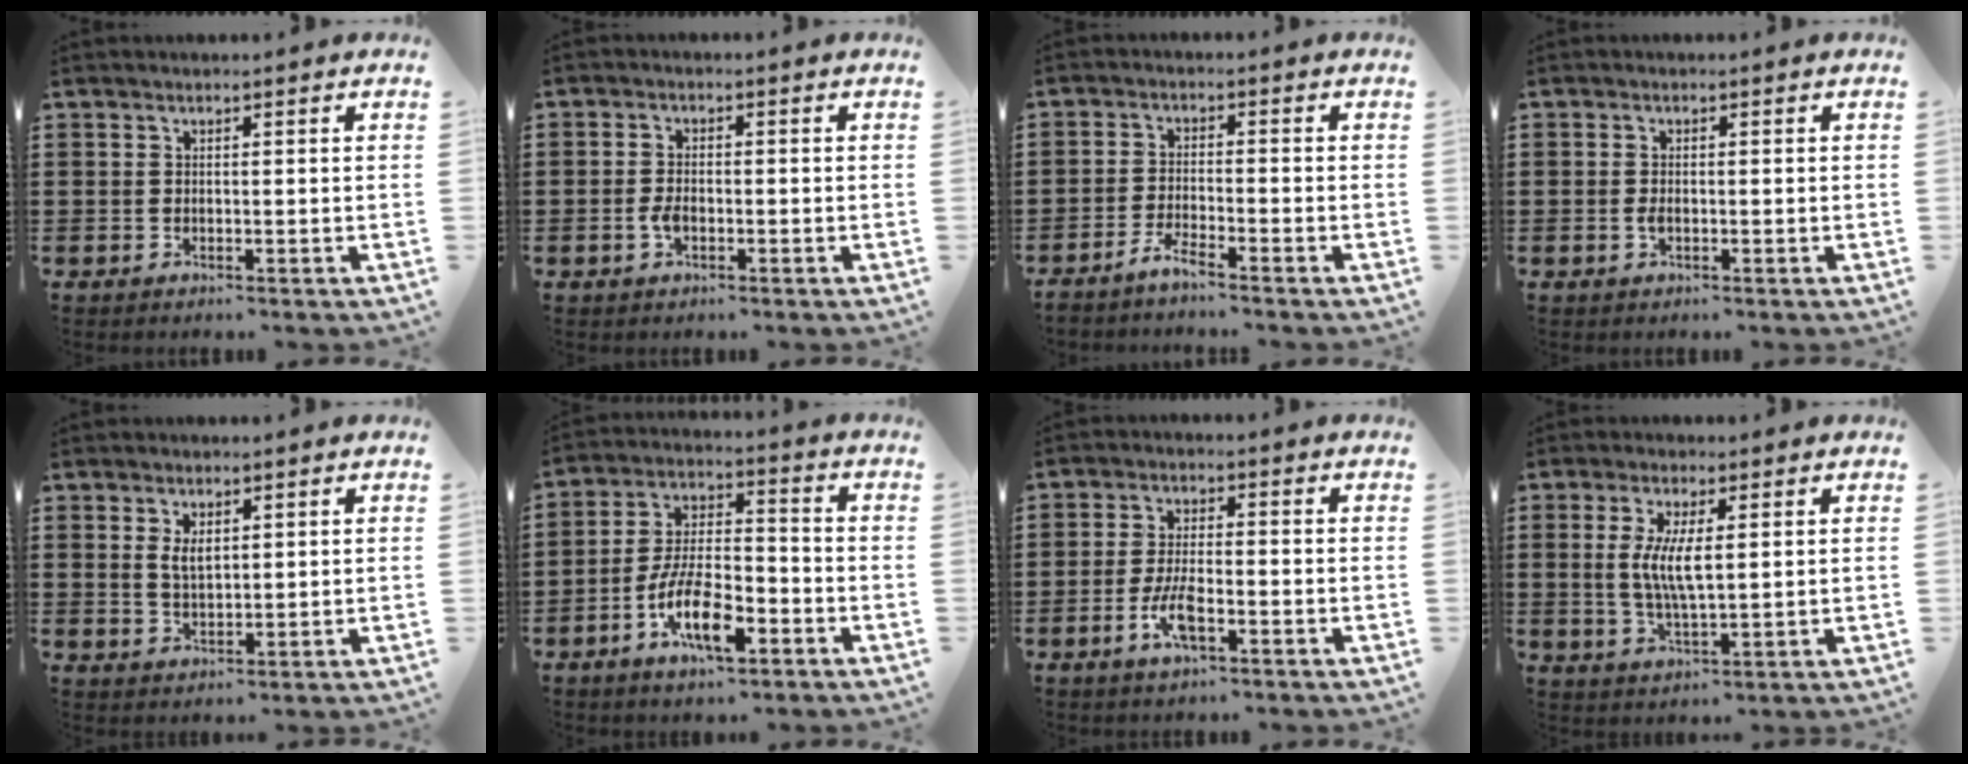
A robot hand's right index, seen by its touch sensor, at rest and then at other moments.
{"total": 2.4, "force": [-0.8, 1.4, 1.8], "torque": [-0.042, -0.002, -0.017]}
{"total": 2.7, "force": [-2.5, -0.3, 1.0], "torque": [-0.033, -0.002, -0.052]}
{"total": 1.1, "force": [-0.4, 0.7, 0.8], "torque": [-0.018, -0.002, -0.006]}
{"total": 3.0, "force": [1.2, 1.5, 2.3], "torque": [-0.041, 0.001, 0.020]}
{"total": 10.6, "force": [-5.0, 4.1, 8.4], "torque": [-0.180, 0.002, -0.093]}
{"total": 5.5, "force": [-2.3, 1.7, 4.7], "torque": [-0.104, -0.005, -0.047]}
{"total": 5.9, "force": [0.8, 1.8, 5.5], "torque": [-0.116, 0.002, 0.011]}